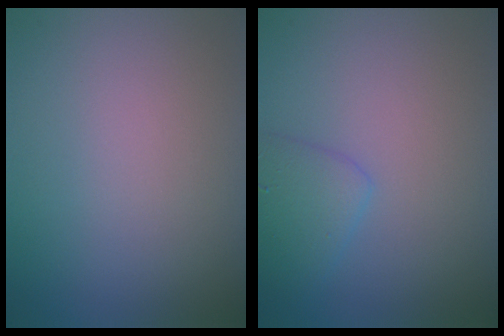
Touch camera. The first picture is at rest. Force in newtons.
{"total": 2.2, "press": 2.2, "slide": 0.1}